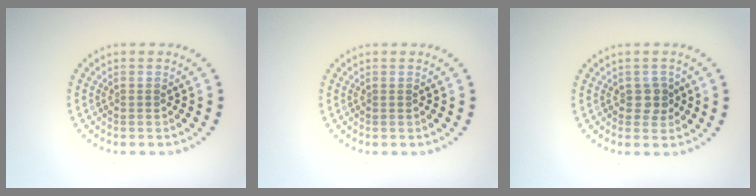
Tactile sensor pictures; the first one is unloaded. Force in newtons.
{"total": 0.0}
{"total": 1.4, "press": 1.4, "slide": 0.5}